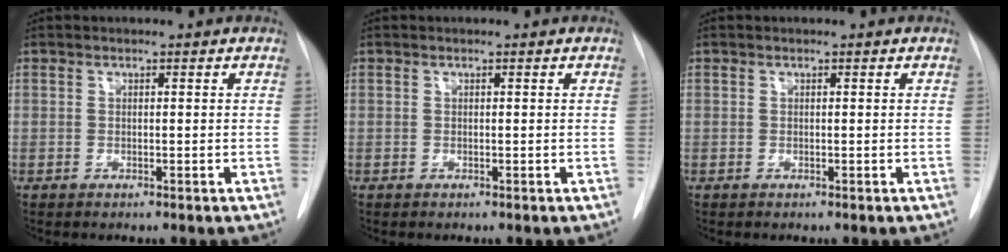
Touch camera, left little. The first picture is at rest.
{"total": 0.0}
{"total": 0.0}